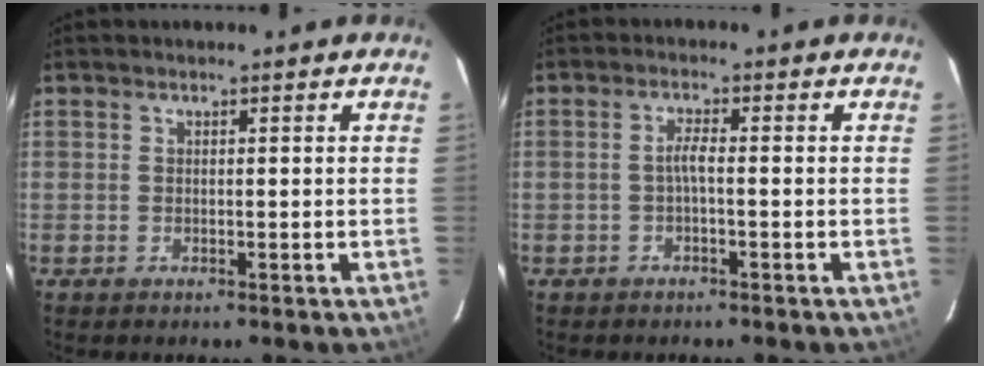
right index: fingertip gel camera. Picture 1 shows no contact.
{"total": 1.9, "force": [-0.7, 0.1, 1.7], "torque": [-0.035, 0.005, -0.014]}